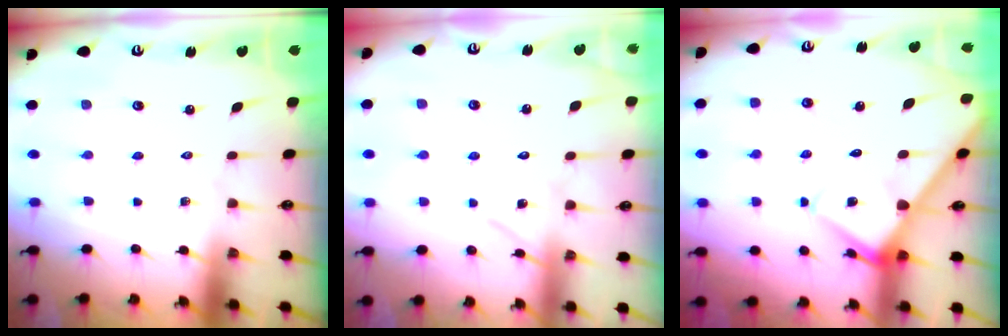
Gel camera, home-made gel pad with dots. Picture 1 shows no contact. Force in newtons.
{"total": 9.7, "press": 9.7, "slide": 0.7}
{"total": 10.7, "press": 10.7, "slide": 0.9}